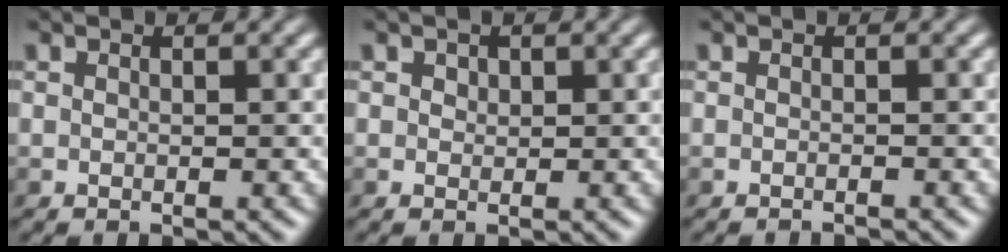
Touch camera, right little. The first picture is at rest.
{"total": 0.7, "force": [0.3, 0.5, 0.2], "torque": [-0.004, -0.002, 0.005]}
{"total": 1.1, "force": [-1.0, 0.0, 0.2], "torque": [0.001, -0.003, -0.014]}